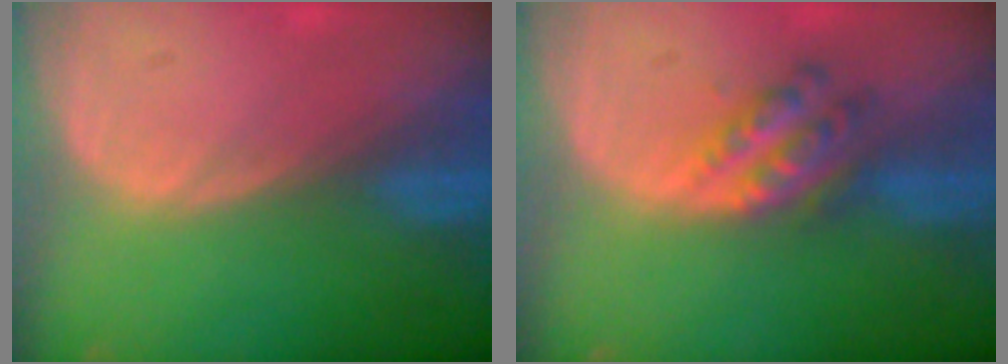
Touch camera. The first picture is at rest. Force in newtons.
{"total": 5.7, "press": 5.0, "slide": 2.6}